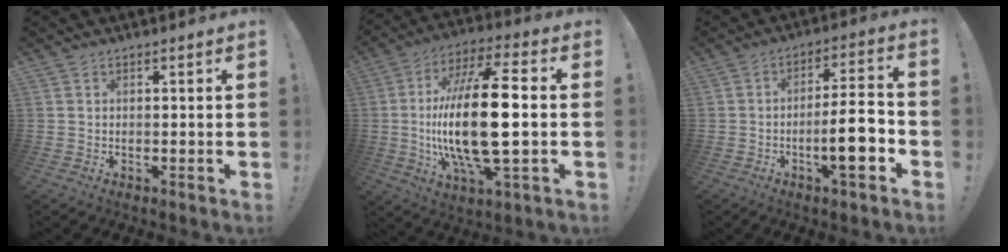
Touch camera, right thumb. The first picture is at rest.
{"total": 24.1, "force": [-1.7, 7.4, 22.9], "torque": [-0.451, -0.008, -0.036]}
{"total": 13.3, "force": [-4.4, 2.8, 12.2], "torque": [-0.180, 0.010, -0.075]}